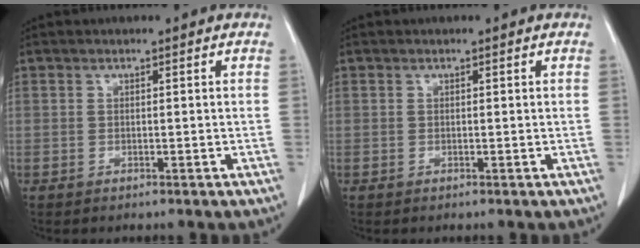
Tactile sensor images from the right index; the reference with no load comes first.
{"total": 0.0}